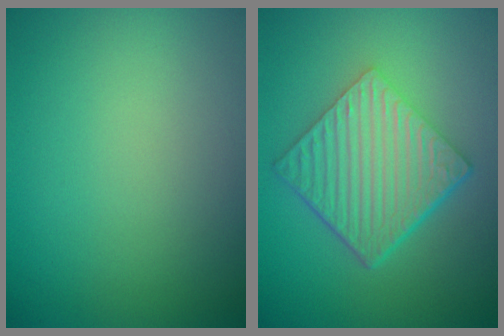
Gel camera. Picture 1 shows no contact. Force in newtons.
{"total": 6.5, "press": 4.4, "slide": 4.7}